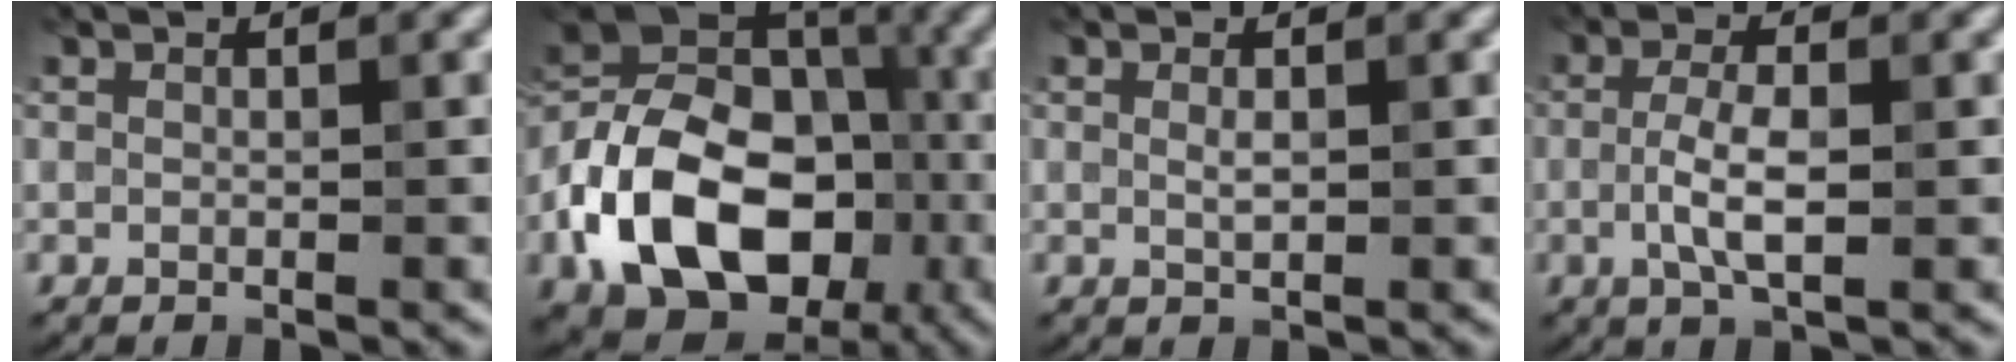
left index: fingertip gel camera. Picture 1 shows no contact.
{"total": 14.8, "force": [-4.9, 10.3, 9.4], "torque": [-0.182, -0.005, -0.103]}
{"total": 0.9, "force": [0.2, 0.2, 0.8], "torque": [-0.016, 0.000, 0.004]}
{"total": 3.7, "force": [-0.5, 1.1, 3.4], "torque": [-0.072, 0.000, -0.013]}